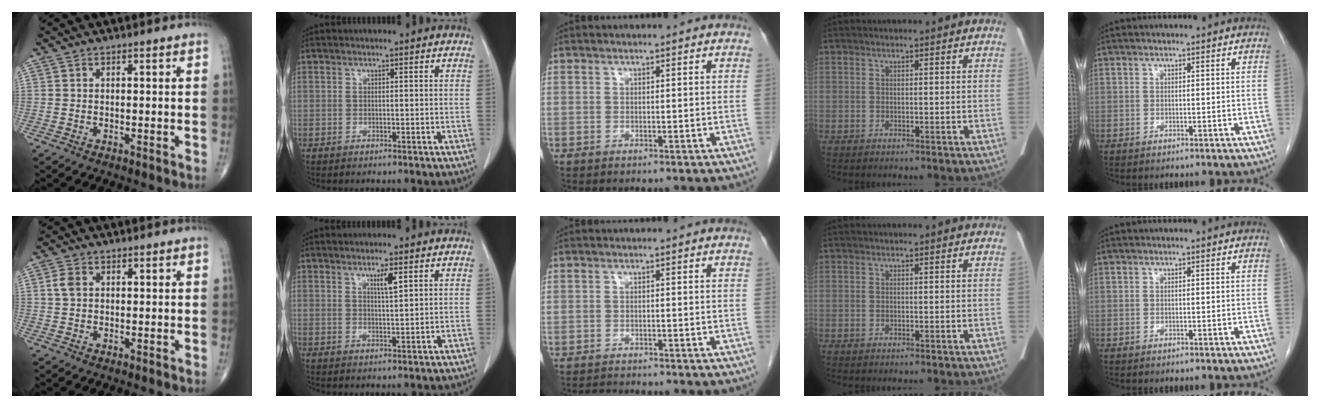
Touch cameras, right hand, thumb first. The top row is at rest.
{"thumb": {"total": 2.7, "force": [0.7, 1.9, 1.8], "torque": [-0.039, 0.005, 0.012]}, "index": {"total": 2.8, "force": [1.5, 0.1, 2.4], "torque": [-0.044, -0.005, 0.026]}, "middle": {"total": 3.3, "force": [-3.1, 0.2, 0.9], "torque": [-0.015, -0.012, -0.047]}}